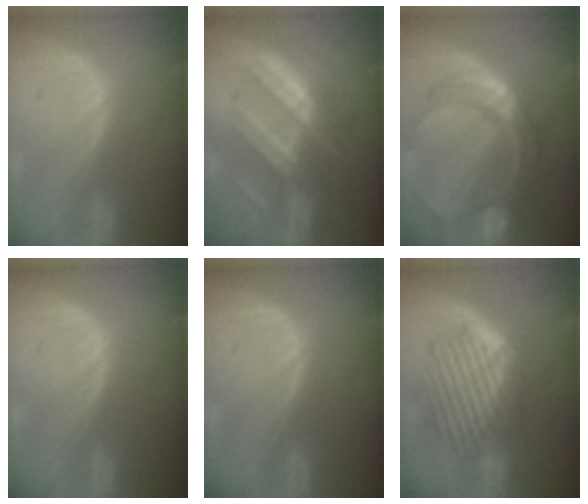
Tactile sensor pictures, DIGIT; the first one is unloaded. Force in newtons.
{"total": 8.1, "press": 8.1, "slide": 0.4}
{"total": 11.0, "press": 11.0, "slide": 0.9}
{"total": 0.0}
{"total": 0.0}
{"total": 9.2, "press": 8.3, "slide": 4.0}